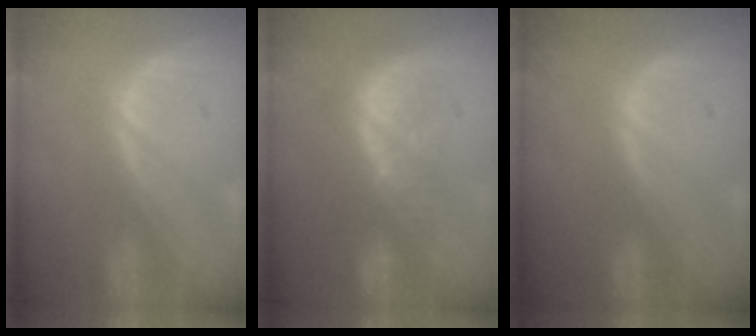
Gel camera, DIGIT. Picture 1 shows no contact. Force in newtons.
{"total": 8.6, "press": 7.5, "slide": 4.3}
{"total": 0.0}